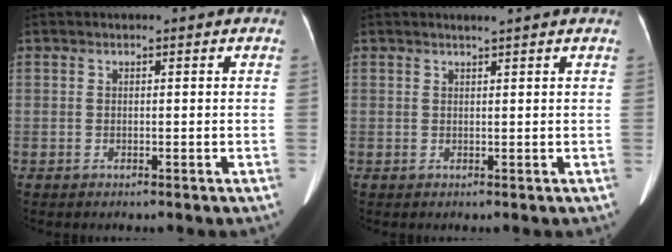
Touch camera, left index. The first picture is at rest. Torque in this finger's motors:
{"motor_torque": [0.03, -0.01, -0.01, 0.00]}